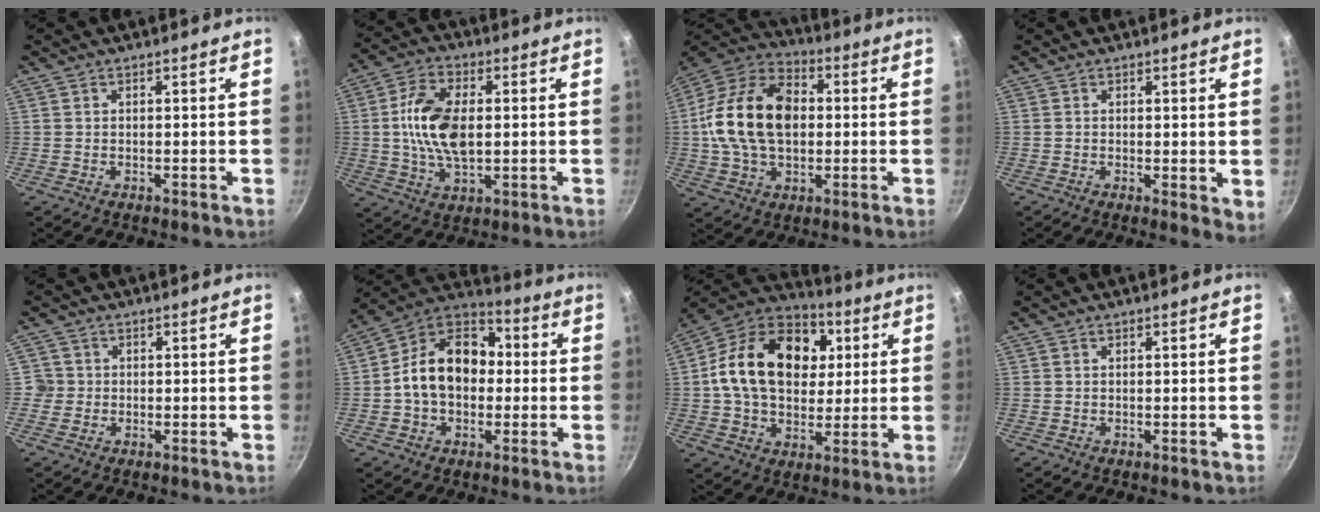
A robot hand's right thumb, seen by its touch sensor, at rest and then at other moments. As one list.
[{"total": 12.6, "force": [0.7, 7.1, 10.3], "torque": [-0.185, 0.013, 0.007]}, {"total": 19.9, "force": [1.0, 13.3, 14.8], "torque": [-0.244, 0.029, 0.003]}, {"total": 3.3, "force": [0.6, 1.4, 2.9], "torque": [-0.034, -0.008, 0.007]}, {"total": 2.4, "force": [-0.3, 2.4, 0.3], "torque": [0.009, 0.010, -0.008]}, {"total": 16.2, "force": [-0.4, 11.8, 11.1], "torque": [-0.146, 0.043, -0.027]}, {"total": 22.8, "force": [4.4, 16.3, 15.4], "torque": [-0.233, 0.017, 0.060]}, {"total": 0.0}]